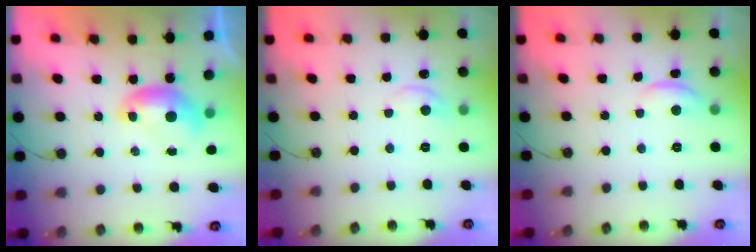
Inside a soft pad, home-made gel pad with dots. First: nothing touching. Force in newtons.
{"total": 1.1, "press": 1.0, "slide": 0.6}
{"total": 1.2, "press": 1.1, "slide": 0.6}